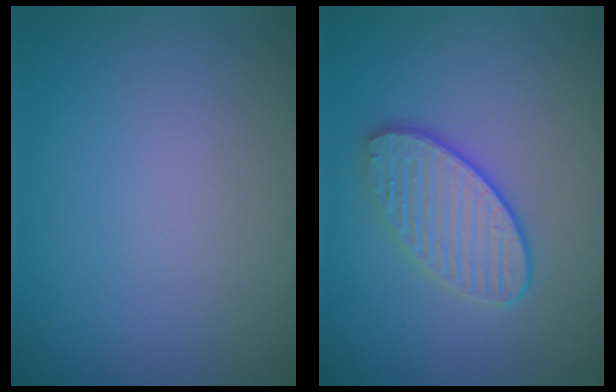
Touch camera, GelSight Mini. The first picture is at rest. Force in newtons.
{"total": 3.4, "press": 3.1, "slide": 1.4}